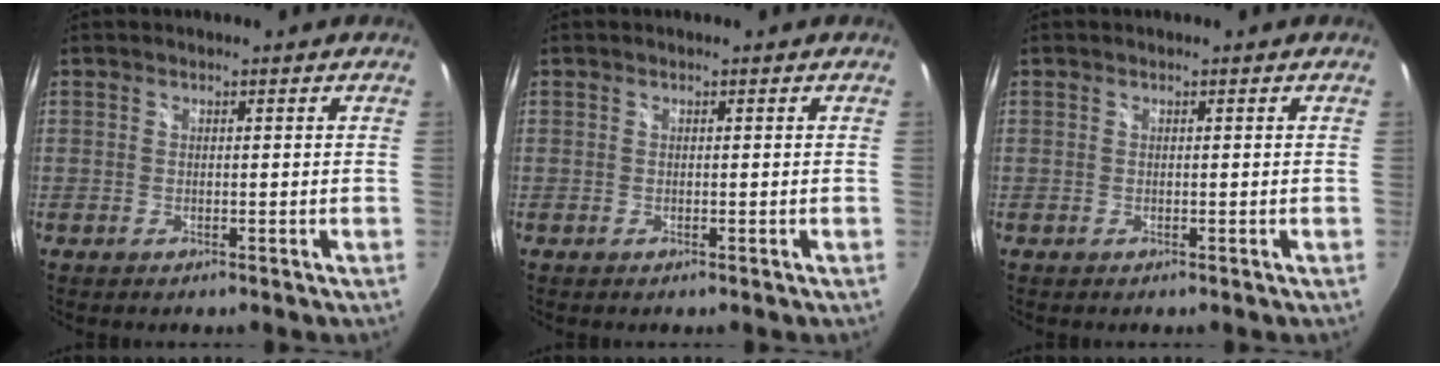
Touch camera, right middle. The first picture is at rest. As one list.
[{"total": 0.0}, {"total": 0.0}]